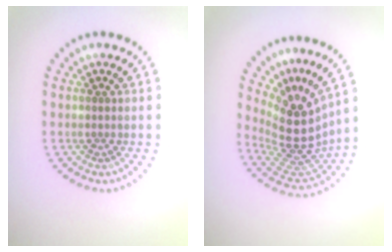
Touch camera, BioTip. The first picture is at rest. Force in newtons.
{"total": 5.4, "press": 3.9, "slide": 3.8}